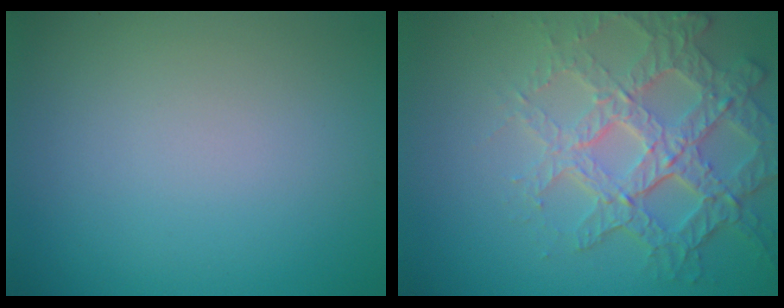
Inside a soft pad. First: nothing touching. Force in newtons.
{"total": 6.6, "press": 5.0, "slide": 4.3}